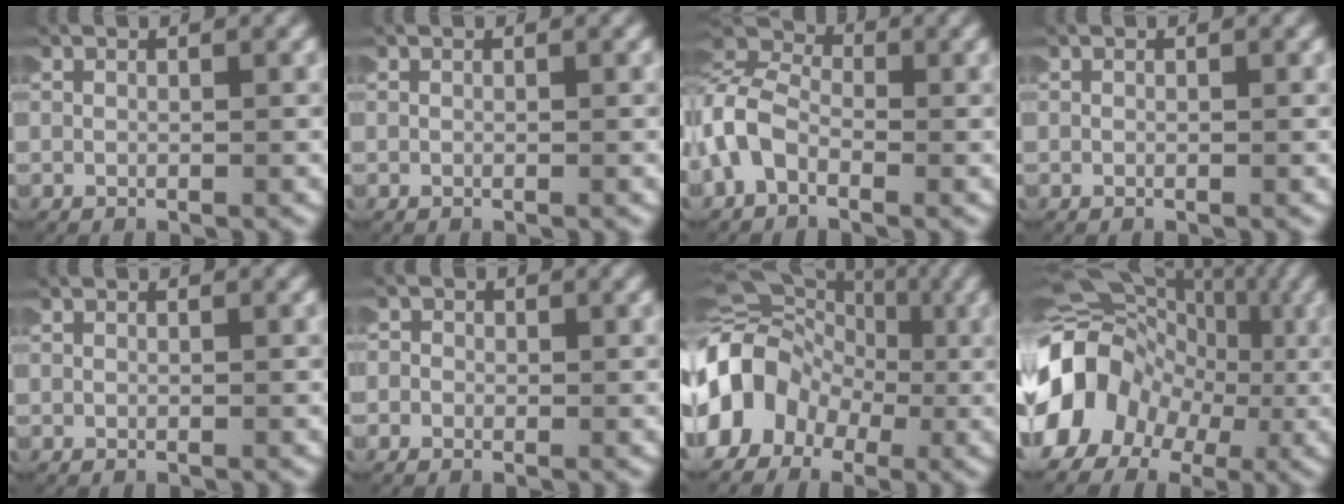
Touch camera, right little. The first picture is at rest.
{"total": 0.0}
{"total": 7.6, "force": [0.9, 6.3, 4.1], "torque": [-0.111, 0.003, 0.000]}
{"total": 0.0}
{"total": 0.0}
{"total": 1.7, "force": [-0.1, 1.7, 0.3], "torque": [-0.008, 0.005, -0.012]}
{"total": 11.8, "force": [-0.6, 10.2, 5.8], "torque": [-0.147, -0.009, -0.013]}
{"total": 16.6, "force": [1.0, 14.1, 8.6], "torque": [-0.211, -0.020, 0.008]}